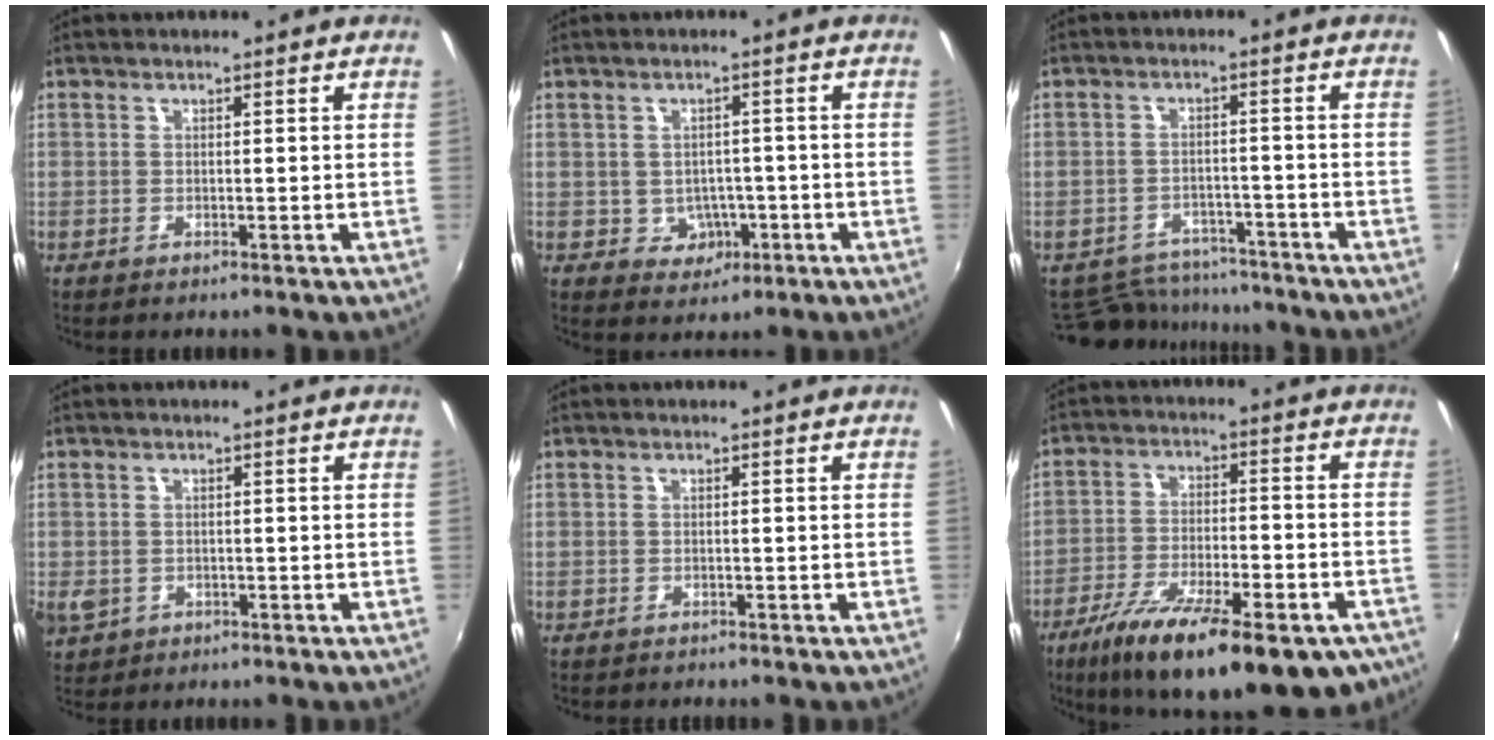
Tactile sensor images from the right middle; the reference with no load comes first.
{"total": 4.5, "force": [-1.2, 4.1, 1.3], "torque": [-0.033, 0.008, -0.003]}
{"total": 11.1, "force": [-9.9, 4.5, 2.4], "torque": [-0.064, 0.013, -0.139]}
{"total": 5.2, "force": [-1.2, 4.4, 2.6], "torque": [-0.059, -0.009, -0.017]}
{"total": 0.8, "force": [-0.8, 0.3, 0.0], "torque": [-0.005, -0.003, -0.012]}
{"total": 24.9, "force": [-16.9, 8.1, 16.3], "torque": [-0.280, -0.048, -0.246]}